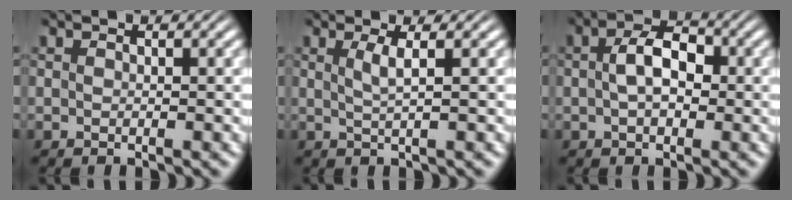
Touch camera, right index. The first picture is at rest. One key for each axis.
{"total": 1.5, "fx": 0.3, "fy": -0.5, "fz": 1.4, "tx": -0.028, "ty": -0.008, "tz": 0.012}
{"total": 4.1, "fx": 0.0, "fy": 2.0, "fz": 3.6, "tx": -0.050, "ty": 0.004, "tz": -0.001}